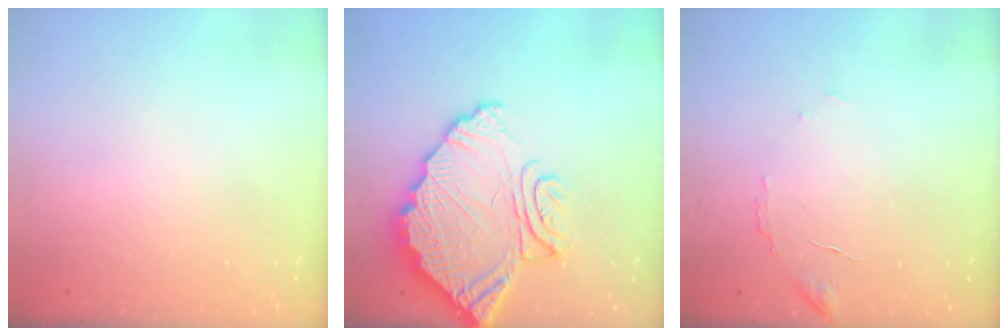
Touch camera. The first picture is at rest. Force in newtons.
{"total": 16.1, "press": 16.1, "slide": 1.5}
{"total": 7.6, "press": 7.6, "slide": 0.4}